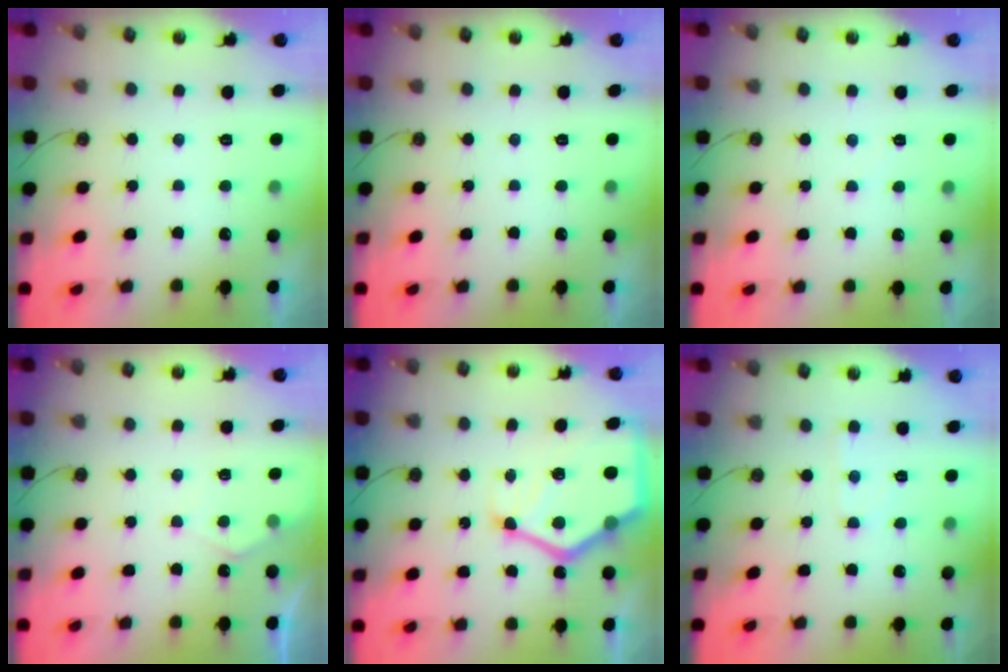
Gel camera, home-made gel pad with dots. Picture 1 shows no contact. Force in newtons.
{"total": 0.0}
{"total": 1.9, "press": 1.9, "slide": 0.3}
{"total": 4.6, "press": 4.6, "slide": 0.6}
{"total": 19.0, "press": 18.9, "slide": 1.9}
{"total": 2.5, "press": 2.5, "slide": 0.4}